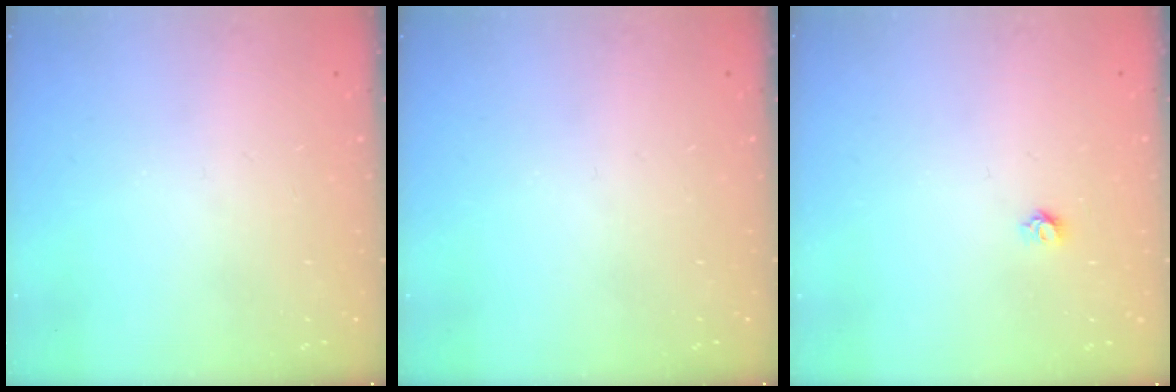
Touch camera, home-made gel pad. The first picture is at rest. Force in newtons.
{"total": 0.0}
{"total": 3.9, "press": 3.9, "slide": 0.3}